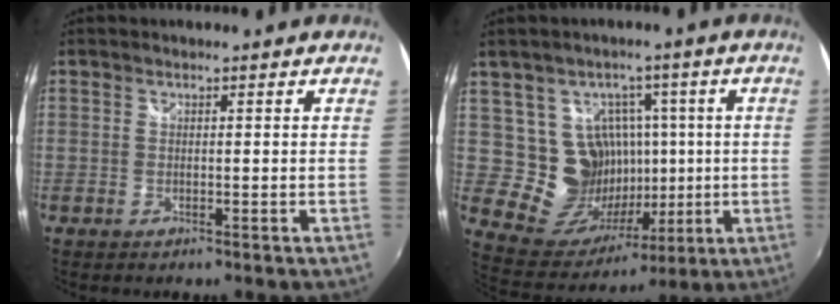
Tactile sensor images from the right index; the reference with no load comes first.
{"total": 13.4, "force": [1.8, 12.5, 4.6], "torque": [-0.102, 0.017, 0.053]}